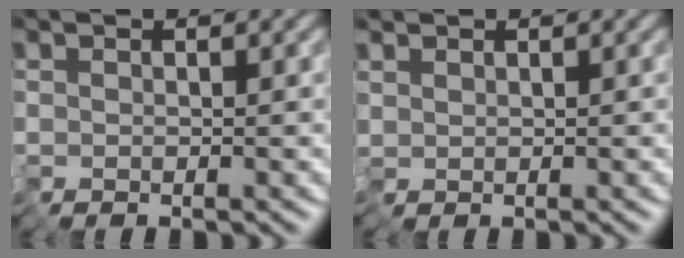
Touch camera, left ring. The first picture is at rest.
{"total": 0.9, "force": [0.6, 0.6, -0.3], "torque": [0.003, 0.004, 0.015]}